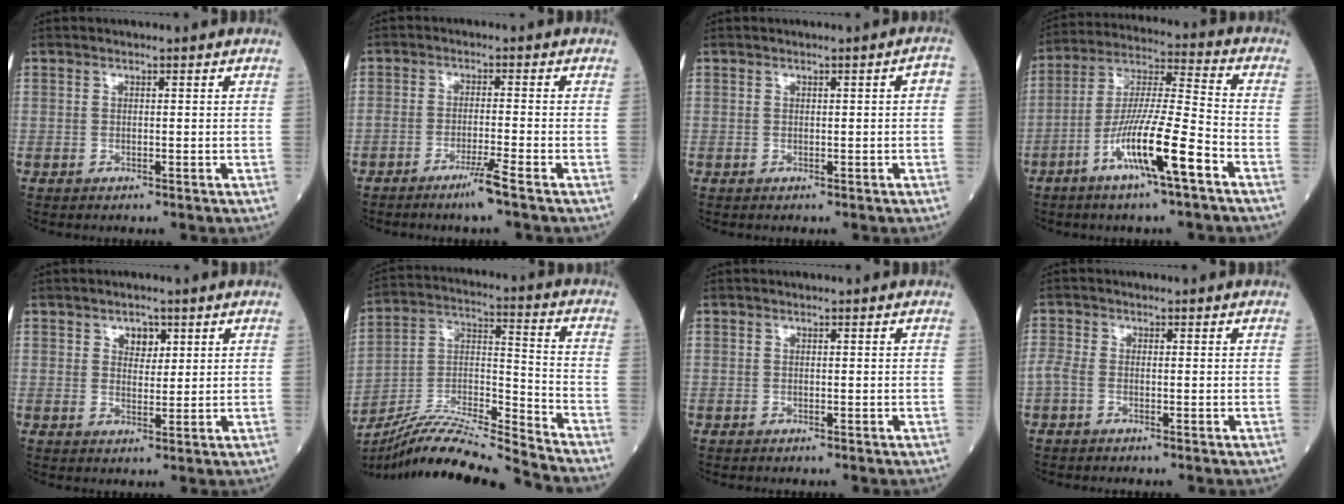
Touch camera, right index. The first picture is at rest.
{"total": 4.0, "force": [-2.7, -0.9, 2.8], "torque": [-0.055, -0.009, -0.054]}
{"total": 1.4, "force": [0.0, 0.3, 1.4], "torque": [-0.012, 0.005, 0.000]}
{"total": 13.5, "force": [-6.4, 0.3, 11.9], "torque": [-0.230, -0.006, -0.120]}
{"total": 3.0, "force": [1.5, 1.9, 1.7], "torque": [-0.019, 0.001, 0.024]}
{"total": 18.3, "force": [-17.2, -1.3, 6.2], "torque": [-0.116, 0.007, -0.306]}
{"total": 0.0}
{"total": 2.1, "force": [-0.7, 0.9, 1.8], "torque": [-0.050, 0.005, -0.019]}